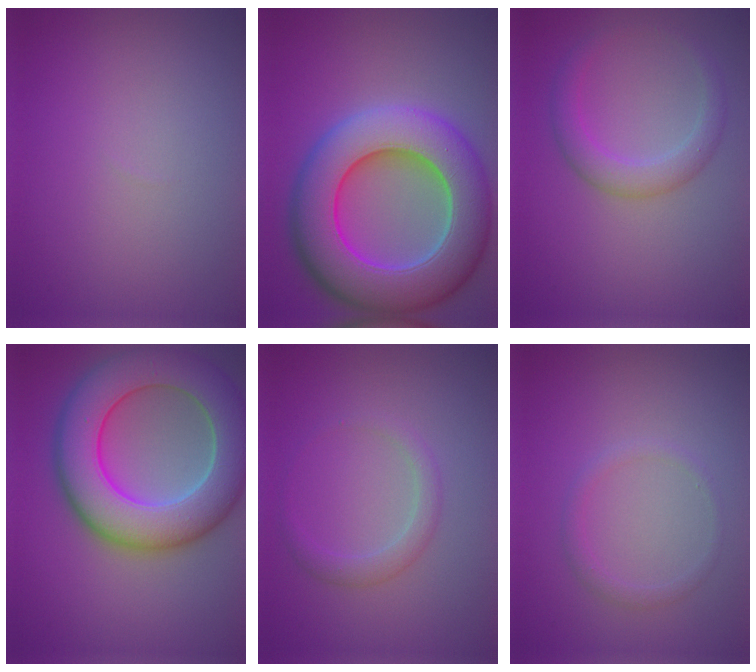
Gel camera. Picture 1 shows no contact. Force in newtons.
{"total": 12.5, "press": 12.5, "slide": 0.7}
{"total": 2.8, "press": 2.8, "slide": 0.1}
{"total": 11.0, "press": 11.0, "slide": 0.6}
{"total": 1.8, "press": 1.8, "slide": 0.0}
{"total": 1.2, "press": 1.1, "slide": 0.1}